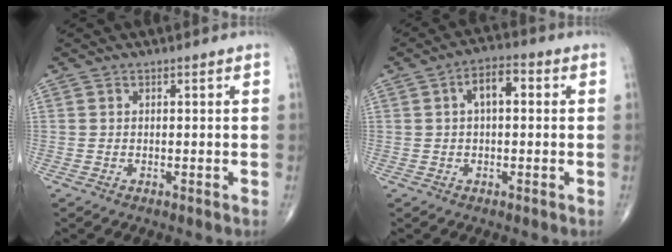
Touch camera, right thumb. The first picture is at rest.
{"total": 5.7, "force": [1.0, 2.8, 4.8], "torque": [-0.073, 0.021, 0.008]}